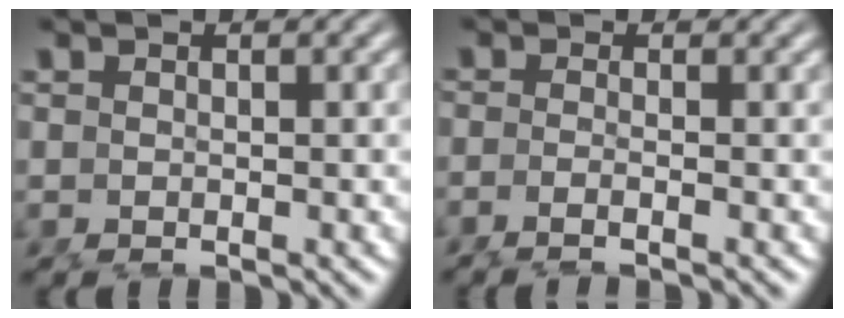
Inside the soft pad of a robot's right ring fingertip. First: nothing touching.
{"total": 2.7, "force": [-2.1, 0.4, 1.6], "torque": [-0.035, -0.002, -0.039]}